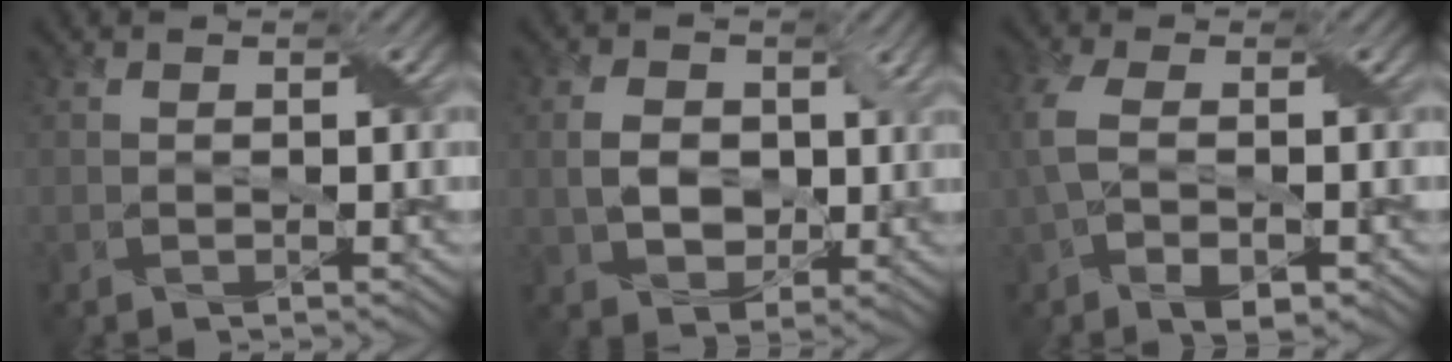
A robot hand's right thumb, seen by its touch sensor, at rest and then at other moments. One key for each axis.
{"total": 6.4, "fx": 0.6, "fy": 4.9, "fz": 4.1, "tx": -0.086, "ty": -0.004, "tz": 0.012}
{"total": 6.4, "fx": -0.7, "fy": 3.6, "fz": 5.2, "tx": -0.131, "ty": -0.004, "tz": -0.009}